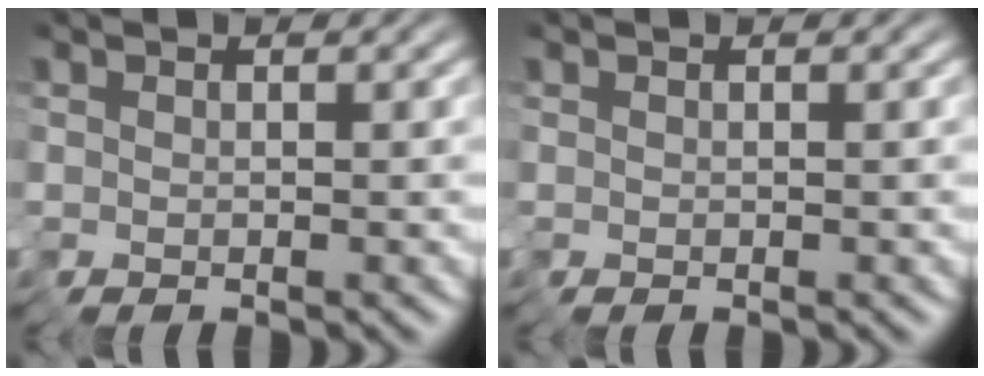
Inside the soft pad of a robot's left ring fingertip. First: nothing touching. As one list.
[{"total": 0.0}]